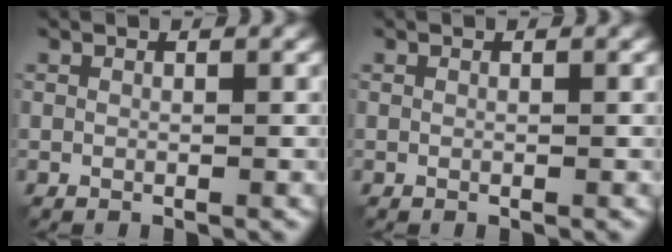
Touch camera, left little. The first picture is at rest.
{"total": 0.0}